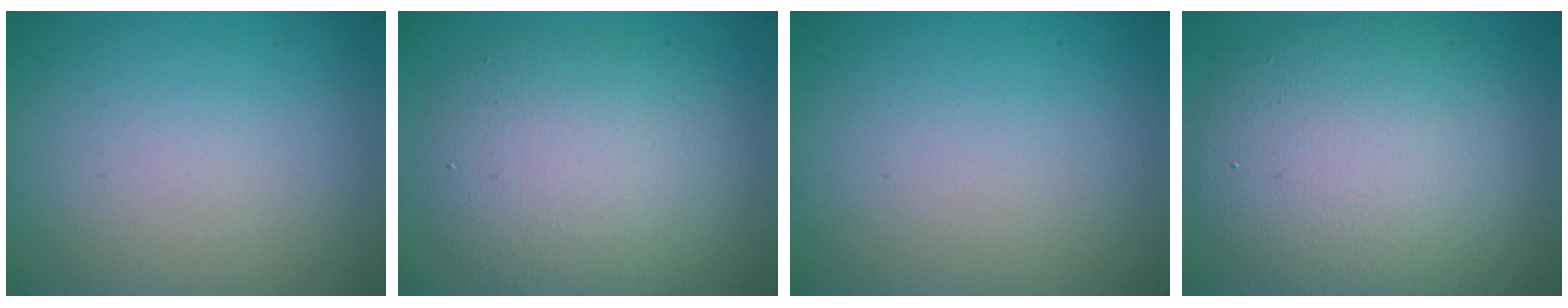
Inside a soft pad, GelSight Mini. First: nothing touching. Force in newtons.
{"total": 6.8, "press": 6.8, "slide": 0.3}
{"total": 0.0}
{"total": 10.9, "press": 10.8, "slide": 0.7}